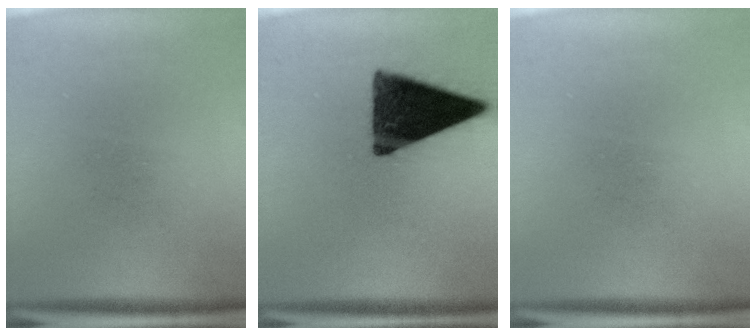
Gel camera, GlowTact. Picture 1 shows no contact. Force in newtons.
{"total": 14.8}
{"total": 0.0}